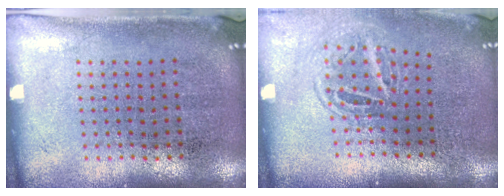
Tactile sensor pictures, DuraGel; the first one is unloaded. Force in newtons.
{"total": 1.6, "press": 1.0, "slide": 1.3}